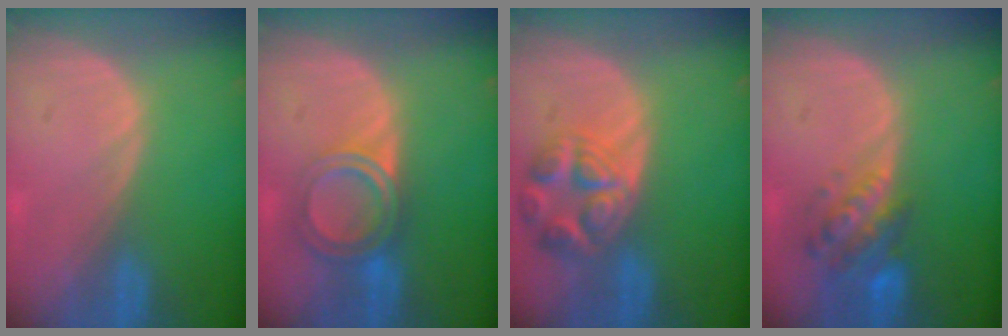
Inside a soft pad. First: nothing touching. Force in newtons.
{"total": 6.3, "press": 5.4, "slide": 3.3}
{"total": 7.8, "press": 6.9, "slide": 3.6}
{"total": 6.1, "press": 5.8, "slide": 2.0}